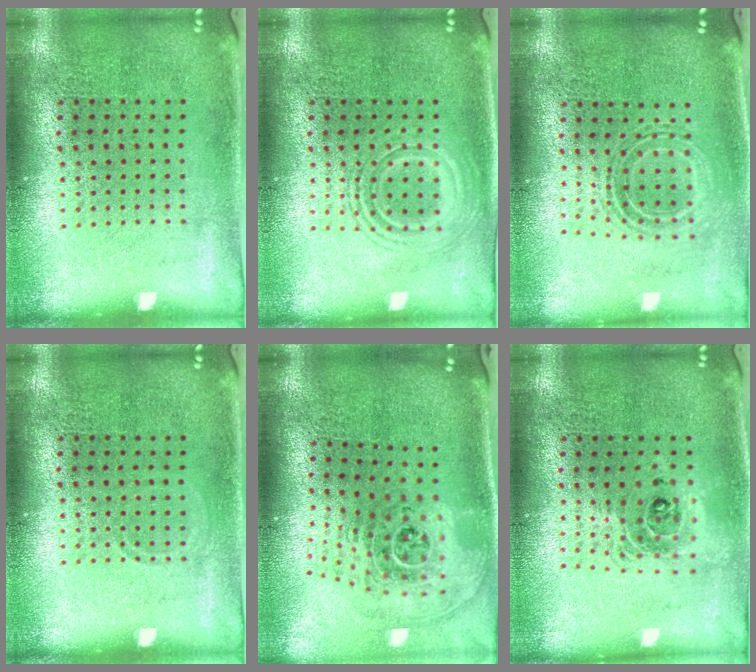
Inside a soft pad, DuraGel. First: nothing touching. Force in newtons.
{"total": 2.8, "press": 2.8, "slide": 0.4}
{"total": 0.9, "press": 0.8, "slide": 0.3}
{"total": 0.6, "press": 0.5, "slide": 0.2}
{"total": 2.5, "press": 1.8, "slide": 1.8}
{"total": 1.7, "press": 1.4, "slide": 1.0}